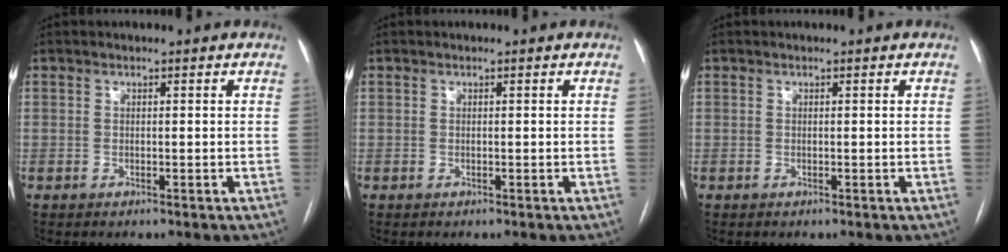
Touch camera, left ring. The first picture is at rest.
{"total": 0.0}
{"total": 0.0}